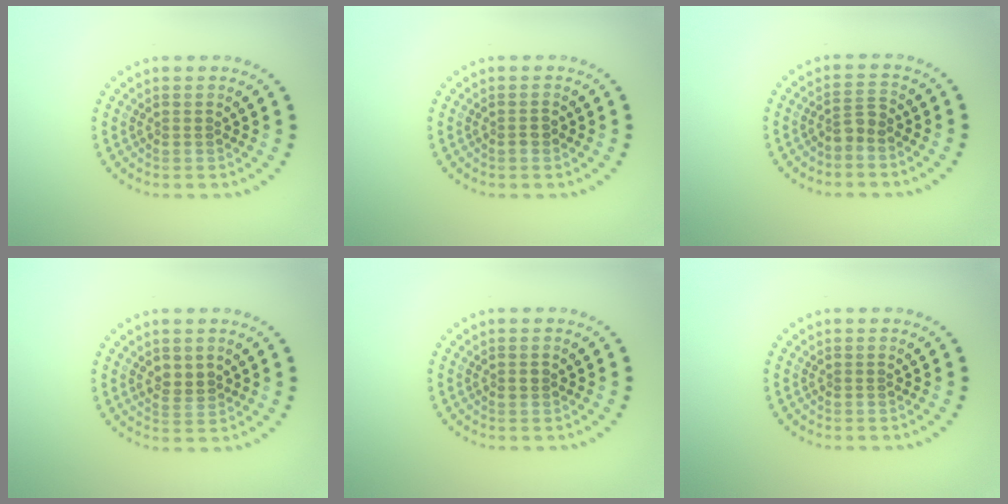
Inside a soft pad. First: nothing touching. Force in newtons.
{"total": 0.8, "press": 0.7, "slide": 0.3}
{"total": 1.7, "press": 1.4, "slide": 1.1}
{"total": 1.7, "press": 1.6, "slide": 0.5}
{"total": 0.8, "press": 0.8, "slide": 0.1}
{"total": 0.0}